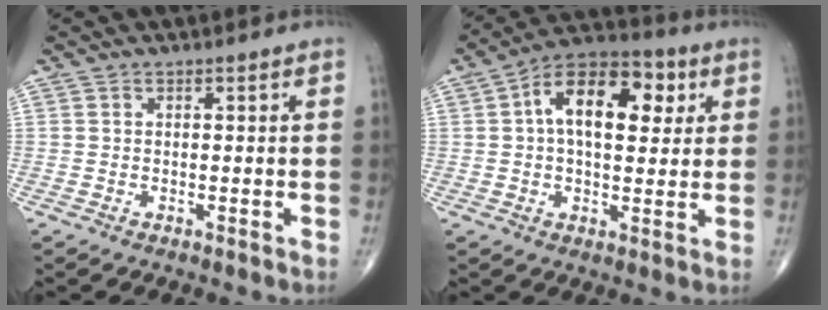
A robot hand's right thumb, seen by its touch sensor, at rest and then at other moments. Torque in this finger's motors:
{"motor_torque": [-0.81, 0.99, 1.03, 0.23, 0.31]}